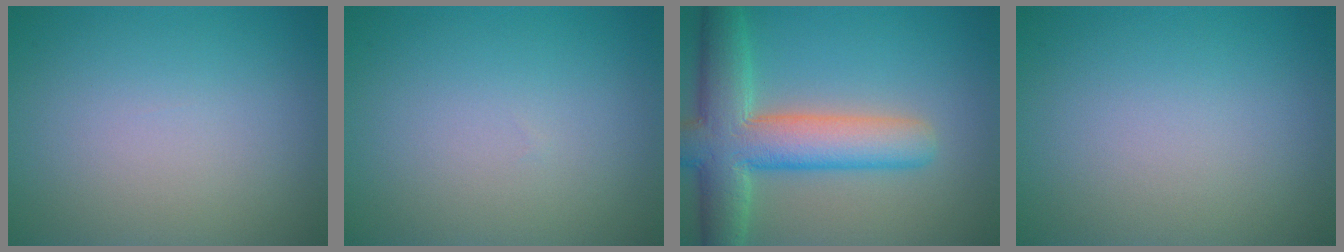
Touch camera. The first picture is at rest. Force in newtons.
{"total": 0.0}
{"total": 8.7, "press": 8.7, "slide": 0.7}
{"total": 0.0}